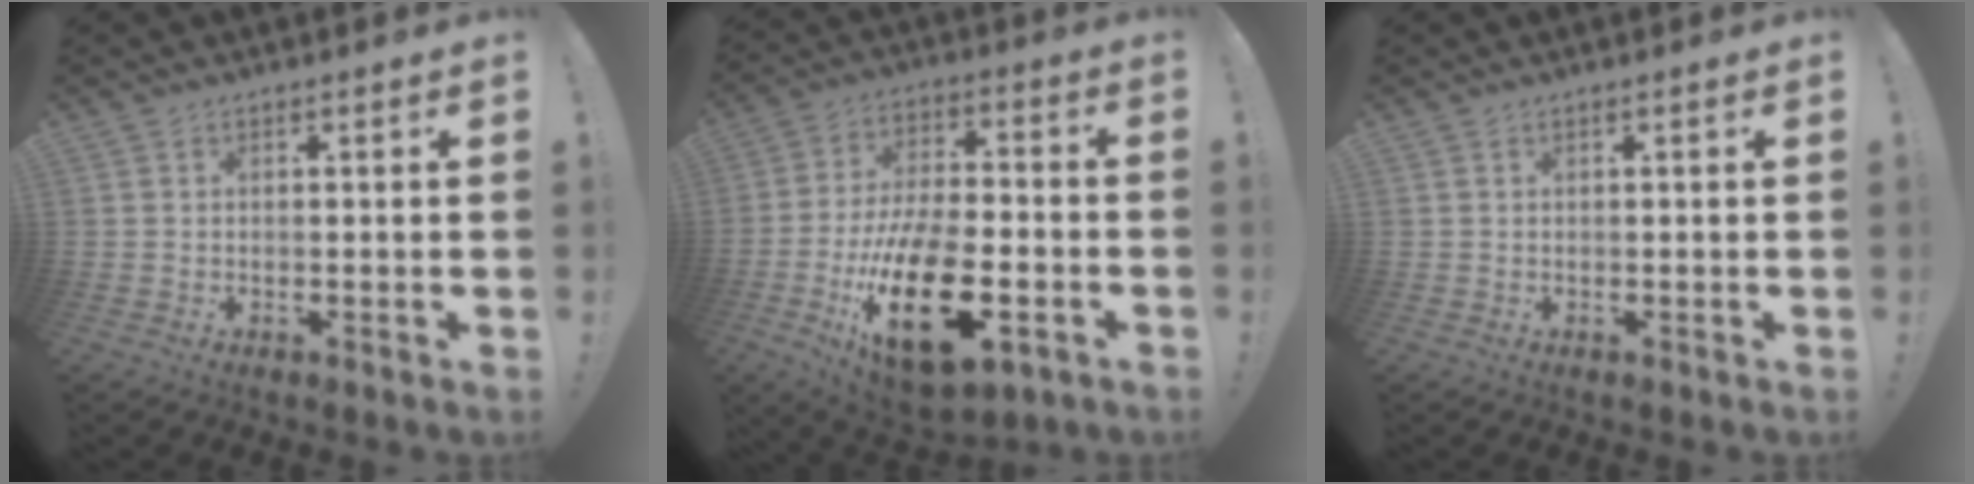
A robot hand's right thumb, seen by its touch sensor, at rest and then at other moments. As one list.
[{"total": 24.3, "force": [-8.6, 11.9, 19.4], "torque": [-0.346, 0.046, -0.130]}, {"total": 0.0}]